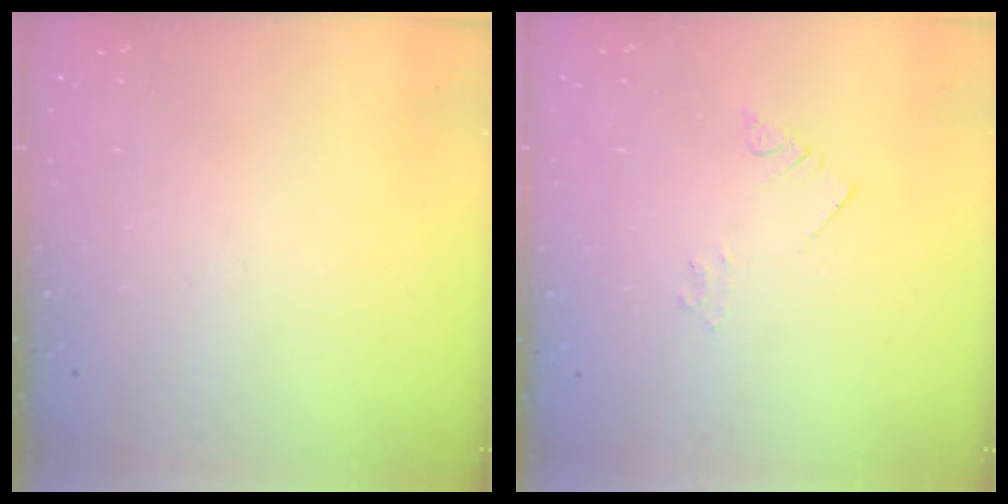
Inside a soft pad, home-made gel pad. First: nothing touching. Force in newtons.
{"total": 2.1, "press": 2.1, "slide": 0.3}